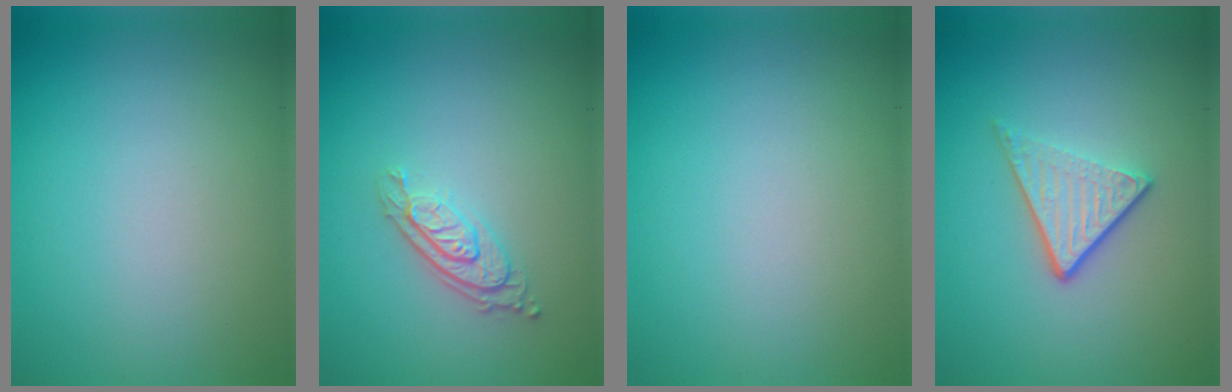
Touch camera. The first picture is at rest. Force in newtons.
{"total": 3.0, "press": 2.2, "slide": 2.0}
{"total": 0.0}
{"total": 3.6, "press": 2.6, "slide": 2.5}